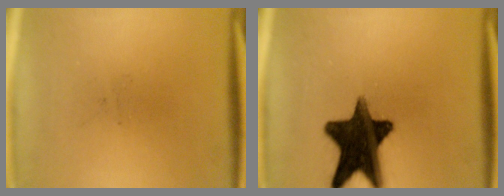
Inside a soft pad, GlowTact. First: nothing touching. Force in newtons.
{"total": 15.7}